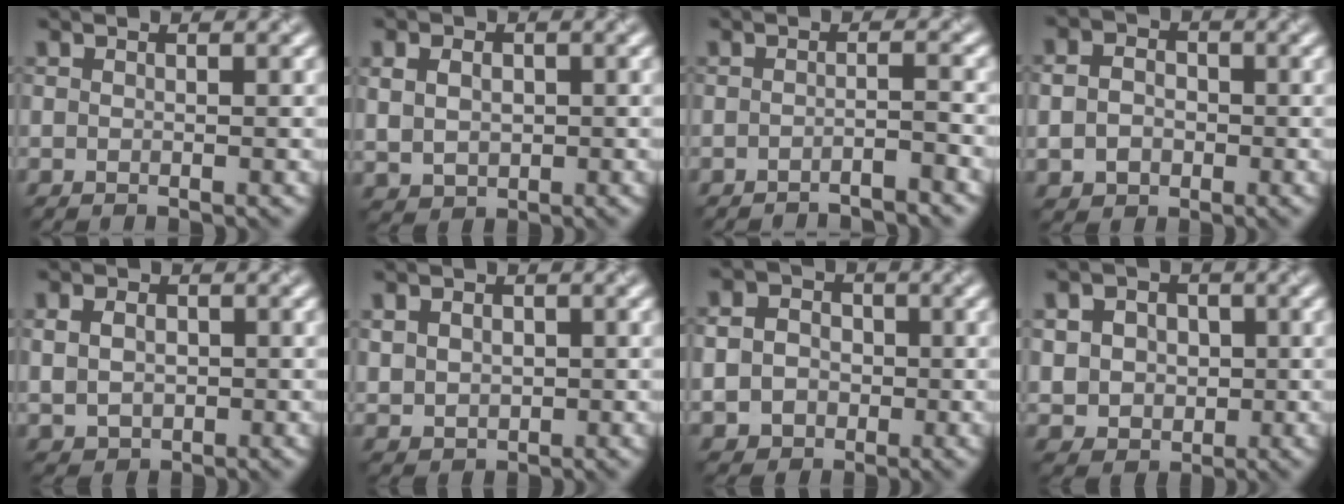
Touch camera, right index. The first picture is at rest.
{"total": 3.2, "force": [0.5, 2.5, 1.9], "torque": [-0.043, 0.001, 0.015]}
{"total": 2.3, "force": [-1.9, 0.3, 1.2], "torque": [-0.006, 0.001, -0.036]}
{"total": 3.4, "force": [-0.5, 2.9, 1.7], "torque": [-0.021, -0.003, -0.012]}
{"total": 3.5, "force": [0.5, 2.8, 2.0], "torque": [-0.040, 0.004, 0.005]}
{"total": 3.0, "force": [0.8, 2.5, 1.5], "torque": [-0.038, 0.002, 0.019]}
{"total": 5.2, "force": [-0.5, 4.7, 2.3], "torque": [-0.027, 0.002, -0.018]}
{"total": 6.2, "force": [1.1, 5.3, 3.0], "torque": [-0.062, 0.020, 0.007]}